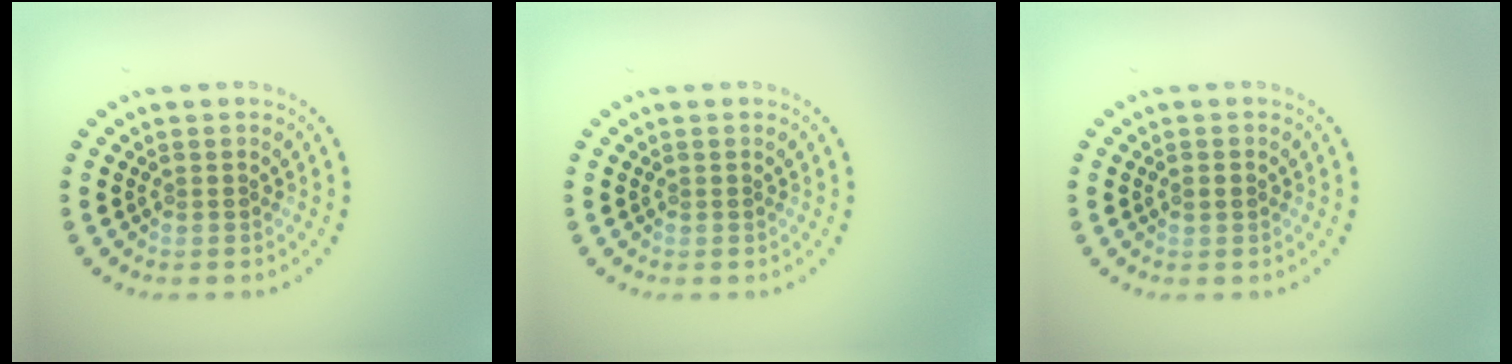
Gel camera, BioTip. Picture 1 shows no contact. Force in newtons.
{"total": 0.0}
{"total": 1.1, "press": 1.1, "slide": 0.1}